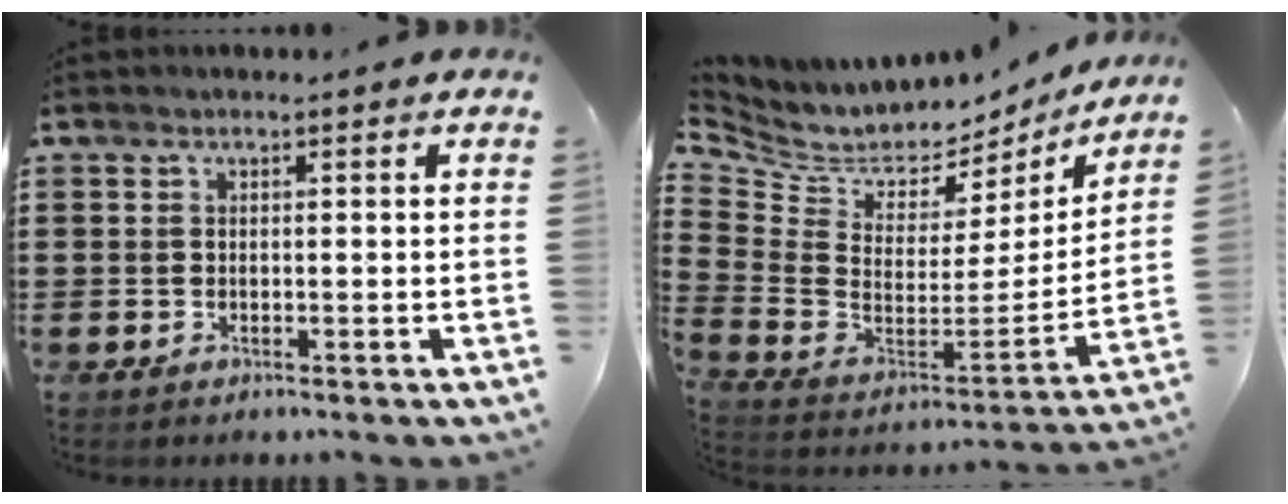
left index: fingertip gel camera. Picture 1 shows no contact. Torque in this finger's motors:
{"motor_torque": [1.24, -0.57, 0.08, 0.00]}